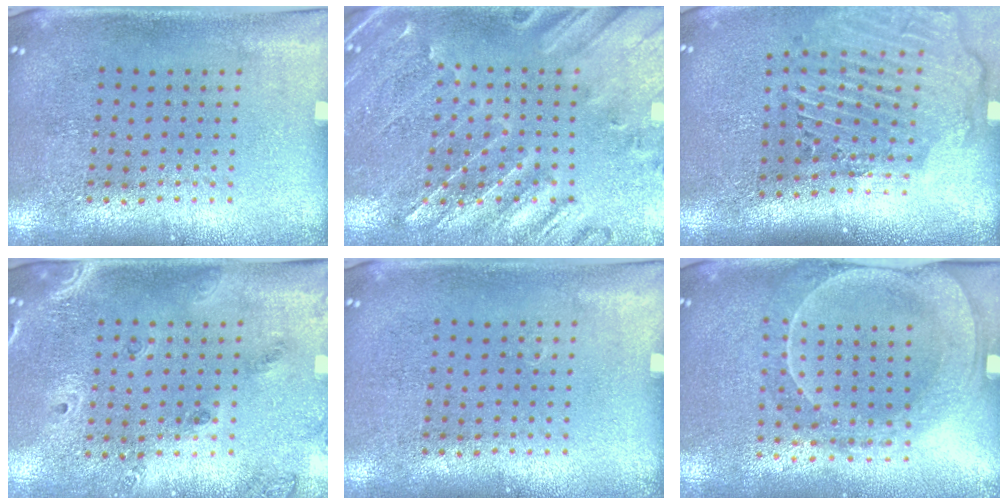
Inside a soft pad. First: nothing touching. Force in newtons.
{"total": 0.8, "press": 0.7, "slide": 0.3}
{"total": 2.9, "press": 2.4, "slide": 1.7}
{"total": 1.4, "press": 1.3, "slide": 0.6}
{"total": 0.0}
{"total": 2.1, "press": 2.0, "slide": 0.7}